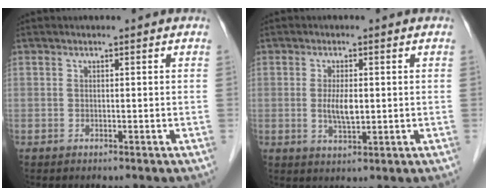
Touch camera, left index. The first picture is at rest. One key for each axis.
{"total": 3.8, "fx": 0.1, "fy": 1.2, "fz": 3.6, "tx": -0.072, "ty": -0.007, "tz": 0.002}